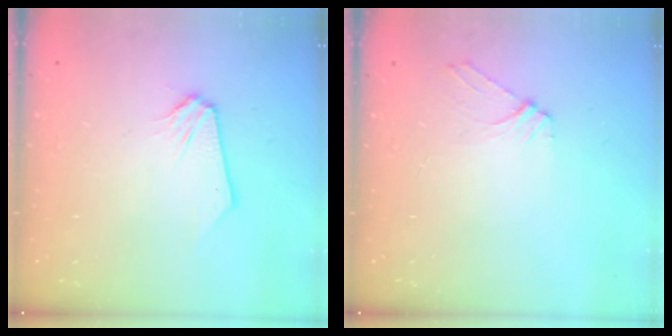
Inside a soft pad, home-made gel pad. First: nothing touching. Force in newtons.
{"total": 4.3, "press": 4.2, "slide": 0.6}